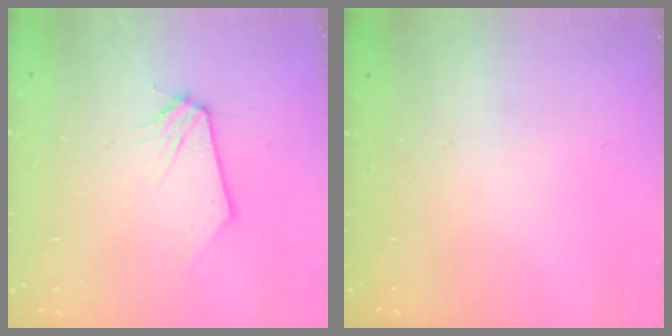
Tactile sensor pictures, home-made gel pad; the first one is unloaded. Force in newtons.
{"total": 0.0}